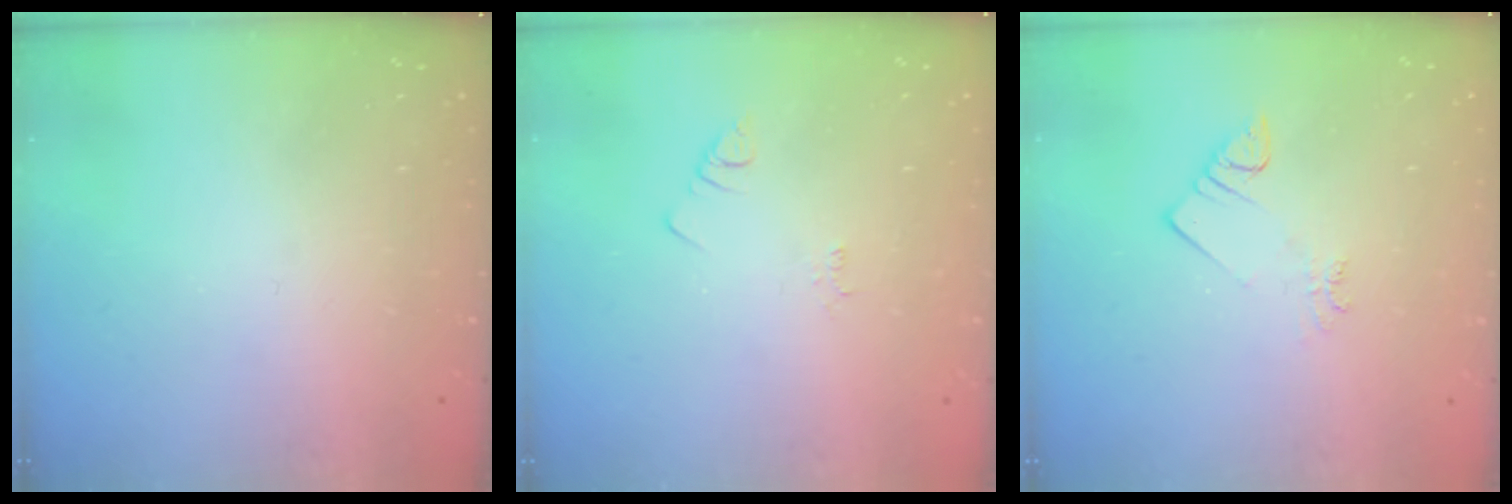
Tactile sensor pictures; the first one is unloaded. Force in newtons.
{"total": 1.9, "press": 1.9, "slide": 0.2}
{"total": 1.5, "press": 1.4, "slide": 0.3}